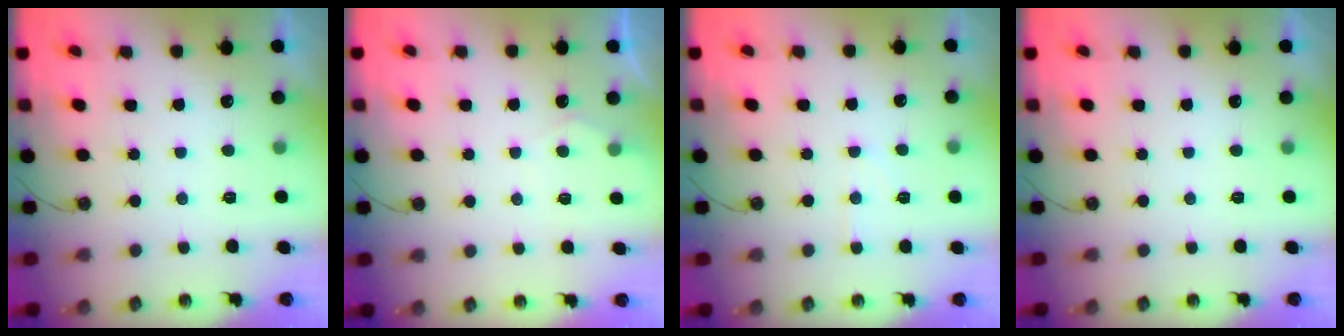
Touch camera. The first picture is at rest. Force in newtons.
{"total": 2.9, "press": 2.9, "slide": 0.4}
{"total": 5.3, "press": 5.3, "slide": 0.5}
{"total": 0.0}